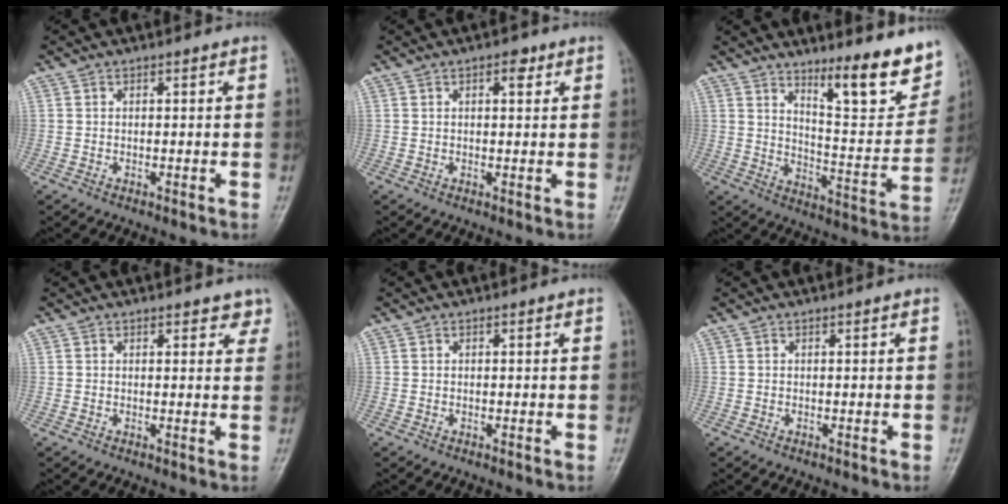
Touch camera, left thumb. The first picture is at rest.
{"total": 2.4, "force": [1.1, 1.1, 1.8], "torque": [-0.017, -0.001, 0.013]}
{"total": 15.7, "force": [10.3, 4.0, 11.1], "torque": [-0.113, -0.076, 0.161]}
{"total": 2.6, "force": [2.0, 1.3, 1.1], "torque": [0.016, -0.006, 0.017]}
{"total": 0.0}
{"total": 0.0}